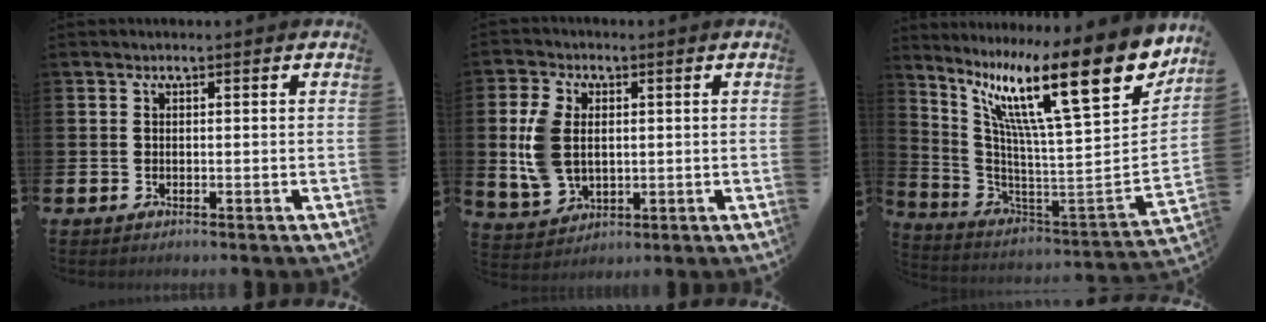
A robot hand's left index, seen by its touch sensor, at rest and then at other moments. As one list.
[{"total": 7.6, "force": [1.3, 5.4, 5.1], "torque": [-0.120, 0.018, 0.025]}, {"total": 18.6, "force": [10.9, 4.0, 14.6], "torque": [-0.261, -0.081, 0.170]}]